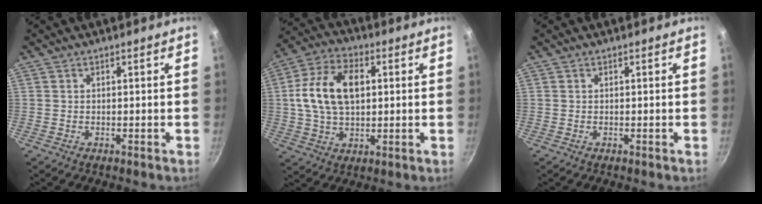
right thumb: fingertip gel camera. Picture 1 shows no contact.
{"total": 14.2, "force": [2.1, 9.0, 10.8], "torque": [-0.179, 0.014, 0.028]}
{"total": 0.0}